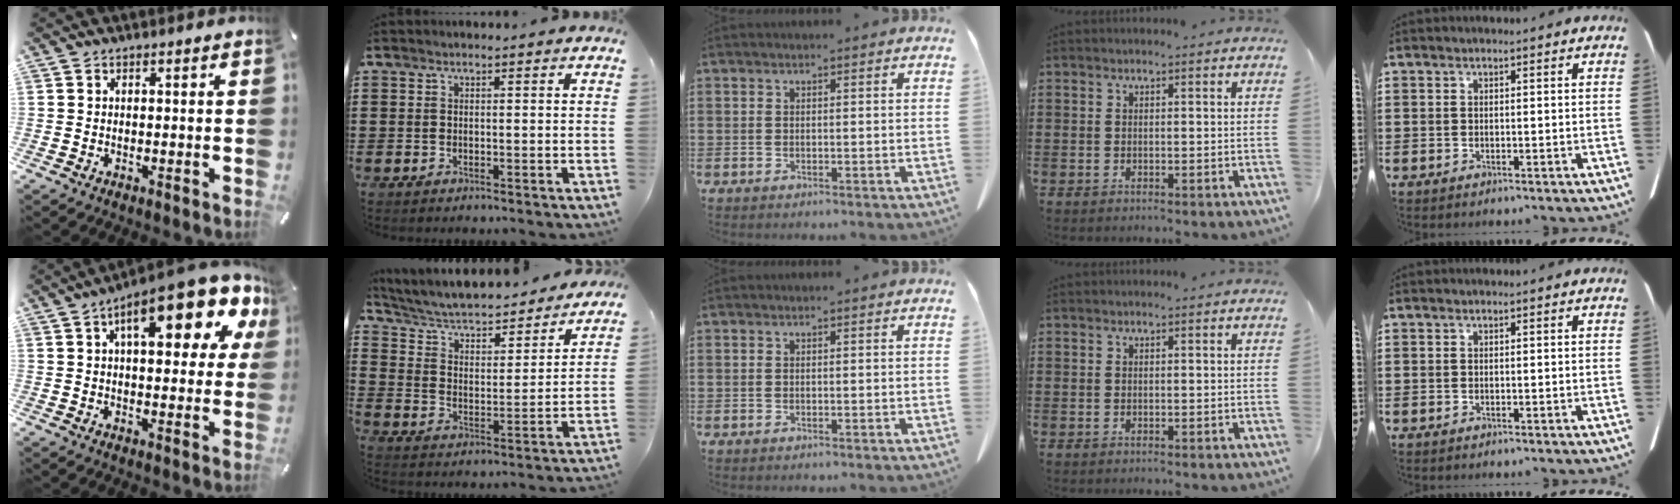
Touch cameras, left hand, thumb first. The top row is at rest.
{"thumb": {"total": 17.6, "force": [8.8, 6.5, 13.8], "torque": [-0.194, -0.040, 0.136]}, "index": {"total": 4.7, "force": [4.3, 1.1, 1.6], "torque": [-0.053, -0.035, 0.065]}}